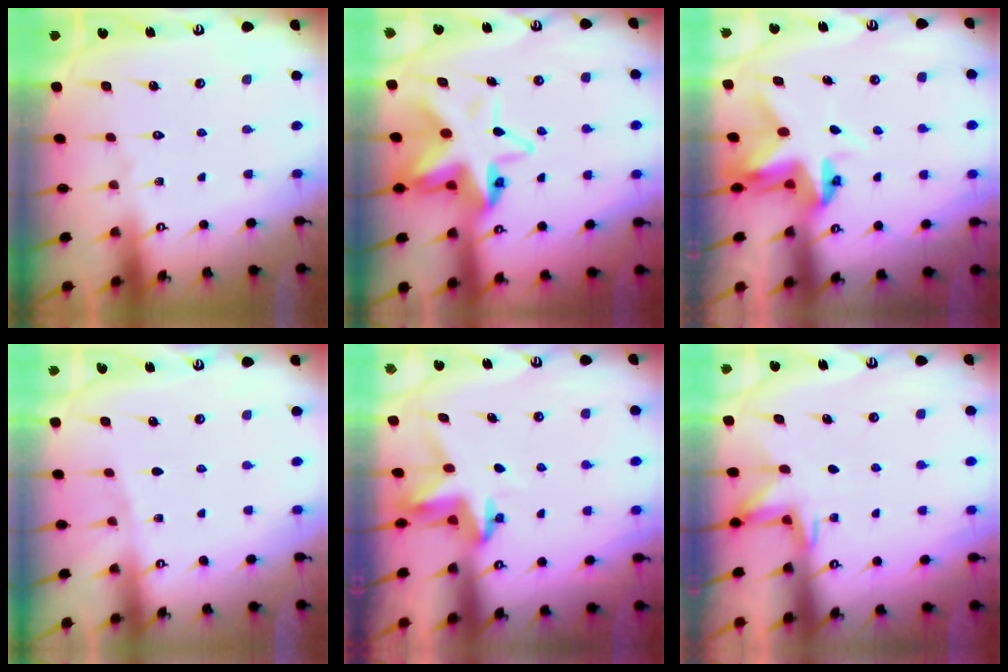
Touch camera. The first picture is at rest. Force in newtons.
{"total": 12.3, "press": 12.0, "slide": 2.4}
{"total": 4.4, "press": 4.3, "slide": 0.3}
{"total": 2.1, "press": 1.9, "slide": 0.9}
{"total": 3.8, "press": 3.8, "slide": 0.3}
{"total": 3.1, "press": 2.8, "slide": 1.3}